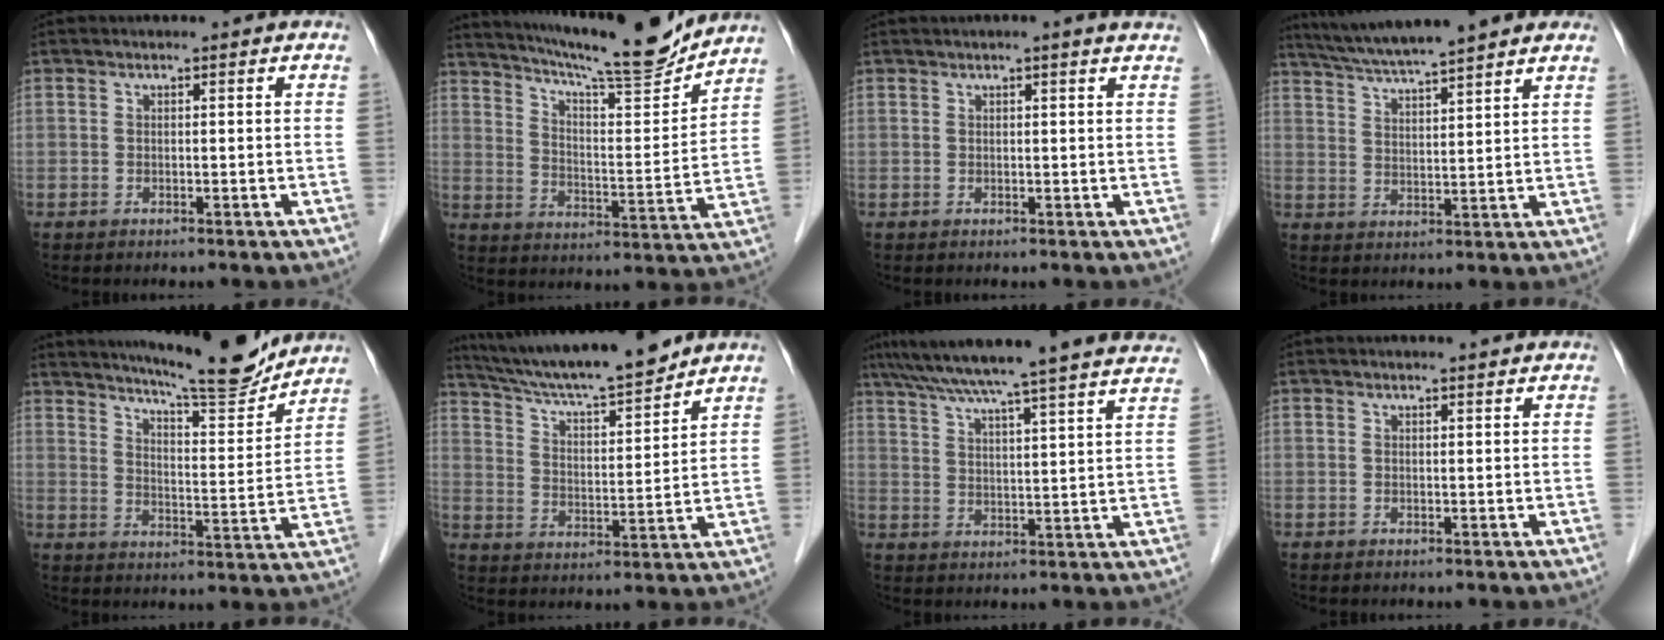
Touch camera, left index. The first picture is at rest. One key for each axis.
{"total": 17.4, "fx": 15.9, "fy": 0.4, "fz": 6.9, "tx": -0.121, "ty": -0.023, "tz": 0.236}
{"total": 3.1, "fx": 2.4, "fy": -0.2, "fz": 1.9, "tx": -0.024, "ty": 0.014, "tz": 0.024}
{"total": 13.7, "fx": 11.8, "fy": 0.5, "fz": 6.9, "tx": -0.119, "ty": 0.031, "tz": 0.177}
{"total": 15.7, "fx": 14.5, "fy": 0.7, "fz": 6.0, "tx": -0.099, "ty": -0.020, "tz": 0.205}
{"total": 16.2, "fx": 14.6, "fy": 0.8, "fz": 6.9, "tx": -0.123, "ty": 0.009, "tz": 0.242}
{"total": 25.6, "fx": 23.0, "fy": -0.8, "fz": 11.3, "tx": -0.188, "ty": -0.015, "tz": 0.301}
{"total": 1.8, "fx": 1.7, "fy": 0.0, "fz": 0.6, "tx": -0.010, "ty": 0.008, "tz": 0.025}